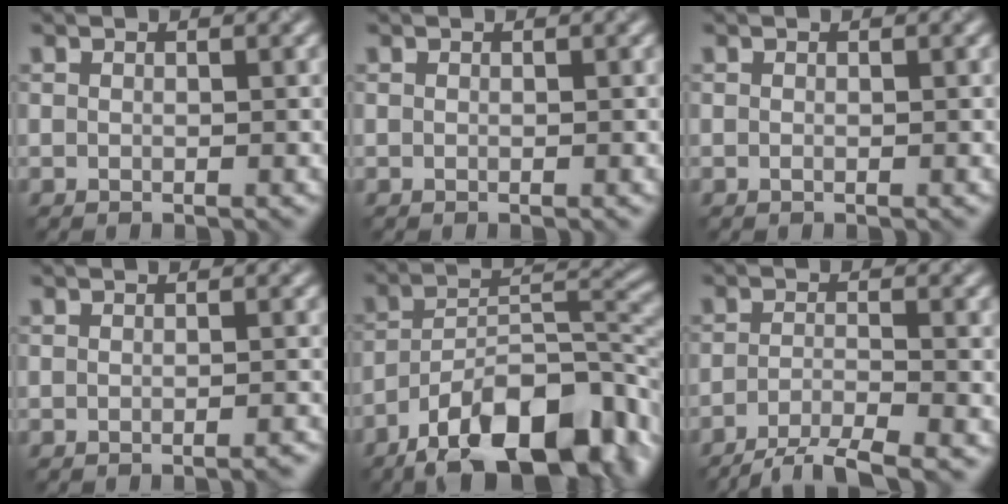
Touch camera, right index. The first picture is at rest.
{"total": 0.0}
{"total": 0.0}
{"total": 1.2, "force": [-0.9, 0.3, 0.8], "torque": [-0.003, 0.000, -0.017]}
{"total": 13.7, "force": [-8.5, 5.3, 9.4], "torque": [-0.150, 0.007, -0.151]}
{"total": 4.6, "force": [-3.5, 0.9, 2.9], "torque": [-0.045, -0.005, -0.071]}